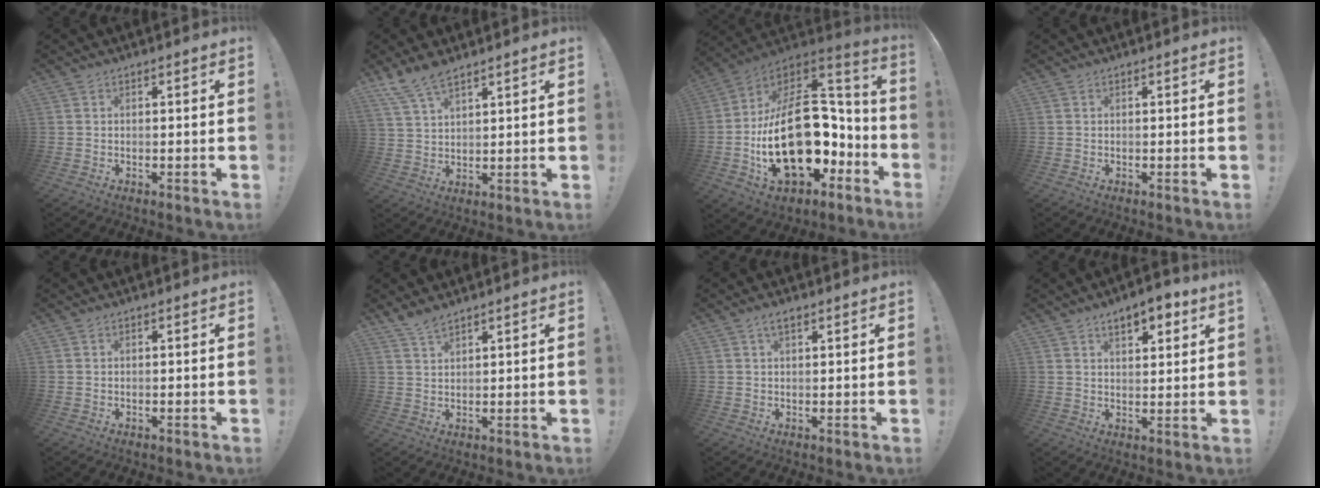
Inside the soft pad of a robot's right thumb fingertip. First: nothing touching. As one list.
[{"total": 7.4, "force": [6.1, 2.4, 3.6], "torque": [-0.077, -0.024, 0.117]}, {"total": 30.9, "force": [-4.2, 19.3, 23.7], "torque": [-0.401, 0.017, -0.030]}, {"total": 0.0}, {"total": 0.0}, {"total": 3.7, "force": [3.3, 0.8, 1.6], "torque": [-0.035, -0.020, 0.062]}, {"total": 2.8, "force": [1.5, 1.2, 2.1], "torque": [-0.038, 0.000, 0.027]}, {"total": 6.8, "force": [4.7, 2.2, 4.4], "torque": [-0.059, -0.022, 0.079]}]